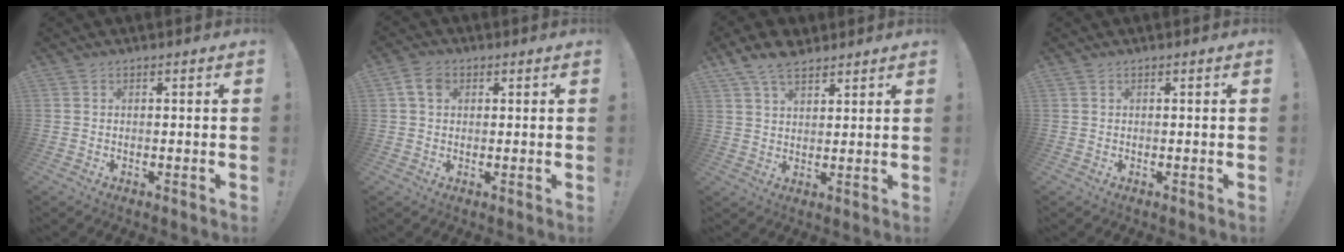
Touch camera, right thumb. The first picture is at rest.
{"total": 5.0, "force": [1.6, 3.6, 3.2], "torque": [-0.056, 0.008, 0.034]}
{"total": 7.8, "force": [5.7, 3.8, 3.7], "torque": [-0.068, -0.022, 0.109]}
{"total": 0.0}